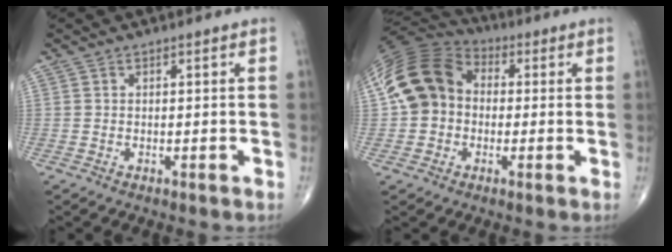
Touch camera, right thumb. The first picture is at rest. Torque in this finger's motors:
{"motor_torque": [-0.01, 2.12, 0.94, -0.06, 0.21]}